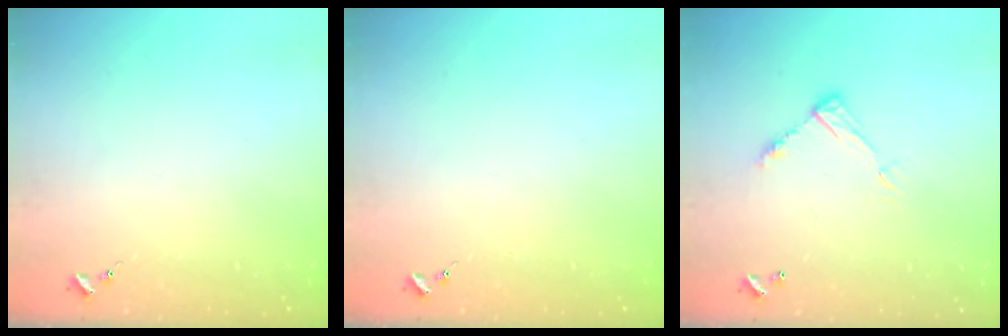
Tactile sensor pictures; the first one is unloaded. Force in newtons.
{"total": 0.0}
{"total": 9.2, "press": 9.2, "slide": 0.1}